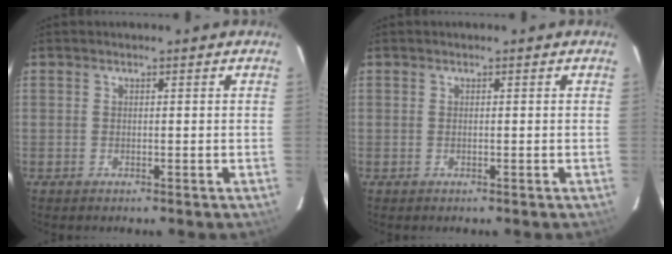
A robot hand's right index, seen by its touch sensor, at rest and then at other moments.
{"total": 0.0}